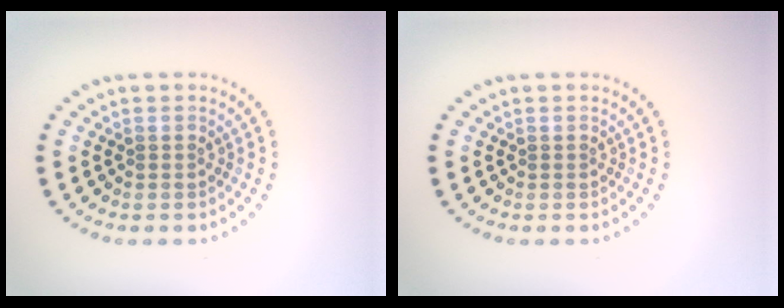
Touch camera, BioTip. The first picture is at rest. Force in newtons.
{"total": 0.0}